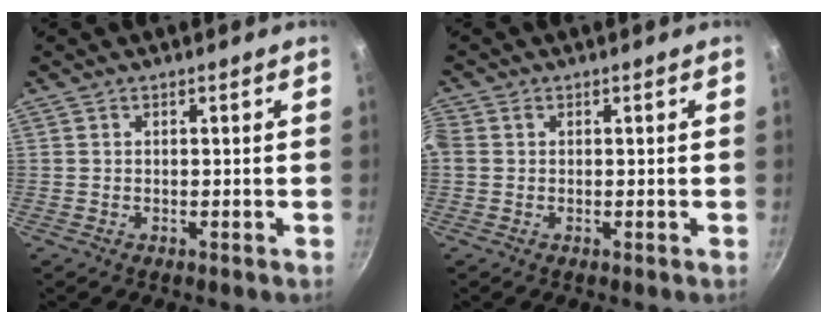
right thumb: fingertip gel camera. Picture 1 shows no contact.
{"total": 1.7, "force": [0.2, 1.4, 0.9], "torque": [-0.021, 0.004, -0.002]}